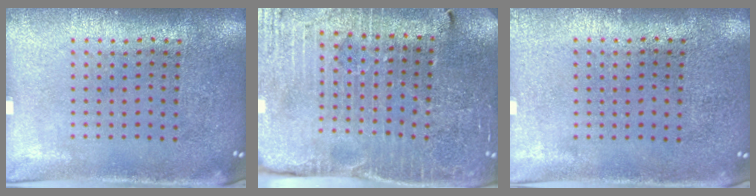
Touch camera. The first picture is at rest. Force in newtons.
{"total": 3.5, "press": 3.4, "slide": 0.4}
{"total": 0.0}